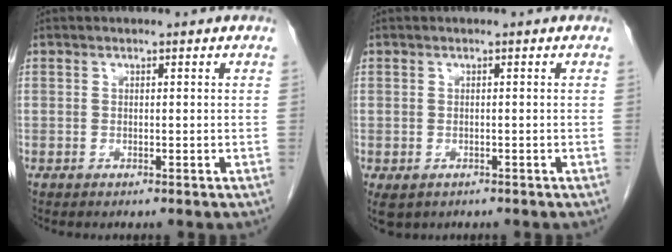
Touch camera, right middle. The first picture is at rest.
{"total": 2.7, "force": [-1.5, 2.0, 1.2], "torque": [-0.017, -0.004, -0.015]}